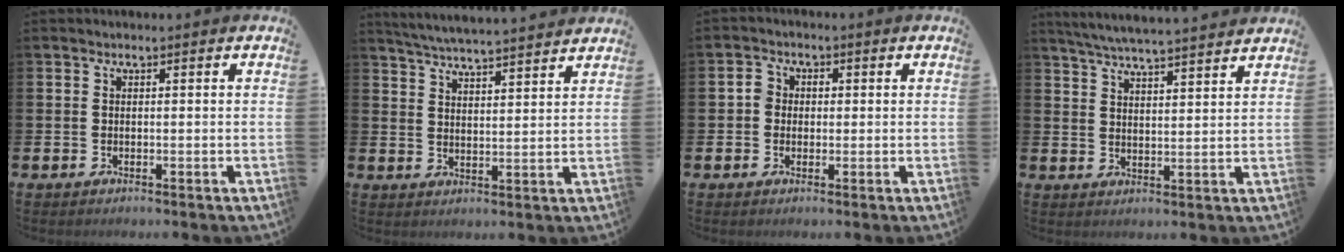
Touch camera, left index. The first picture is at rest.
{"total": 5.2, "force": [5.2, -0.3, 0.5], "torque": [-0.032, -0.033, 0.092]}
{"total": 2.3, "force": [0.1, 2.2, 0.8], "torque": [-0.013, 0.007, -0.003]}
{"total": 5.6, "force": [5.5, -0.3, 1.0], "torque": [-0.042, -0.030, 0.098]}